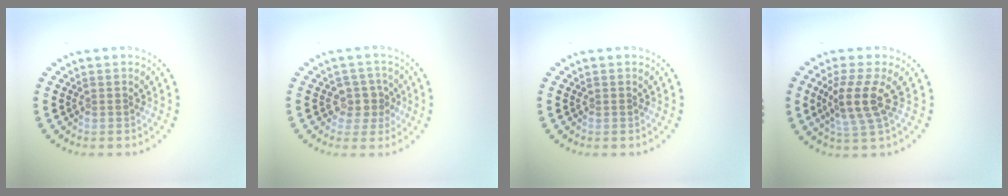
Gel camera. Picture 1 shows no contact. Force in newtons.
{"total": 2.3, "press": 2.0, "slide": 1.2}
{"total": 0.0}
{"total": 3.6, "press": 3.0, "slide": 2.0}